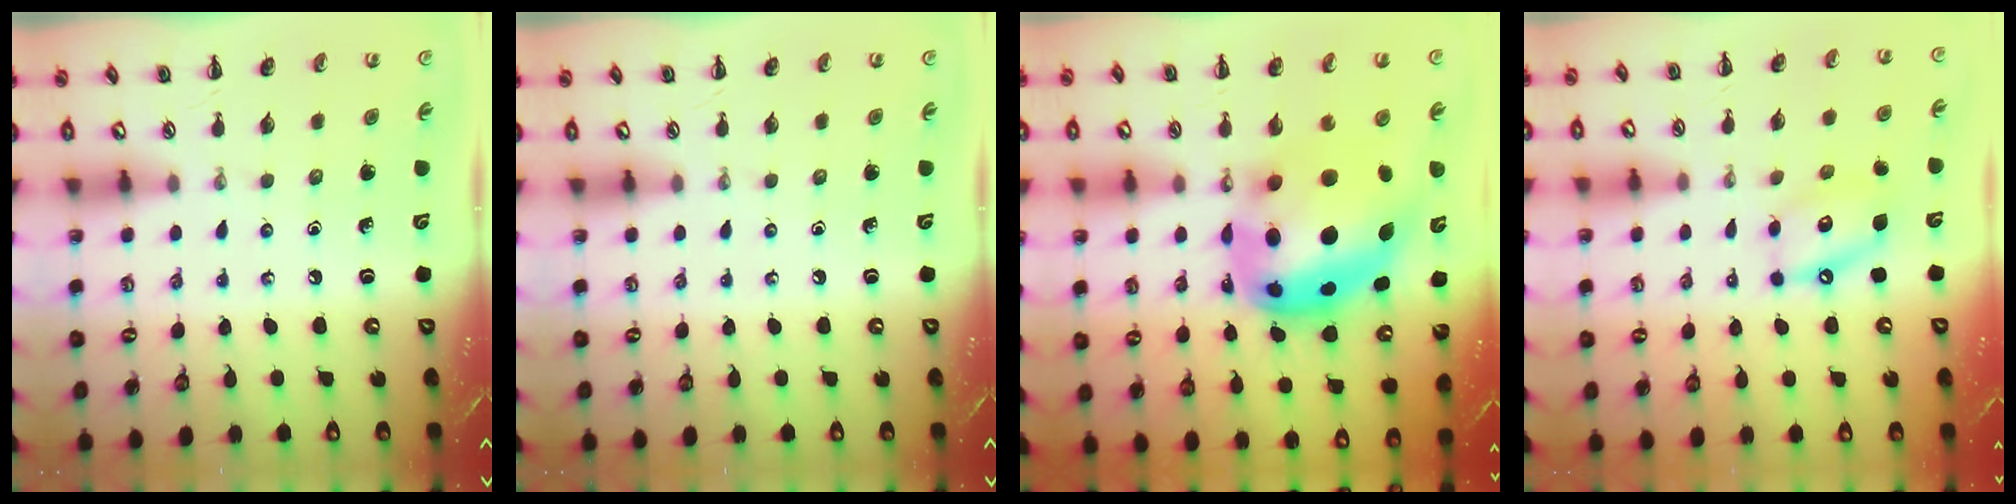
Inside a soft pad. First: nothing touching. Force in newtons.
{"total": 0.0}
{"total": 17.3, "press": 16.7, "slide": 4.5}
{"total": 12.1, "press": 11.8, "slide": 2.8}